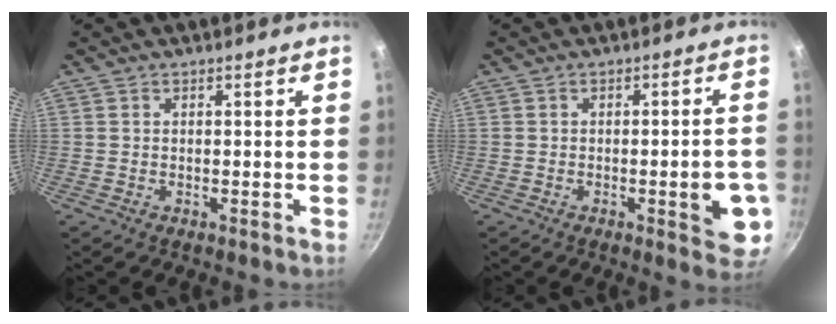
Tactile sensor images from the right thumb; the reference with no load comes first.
{"total": 8.3, "force": [-2.2, 2.7, 7.5], "torque": [-0.075, 0.007, -0.025]}